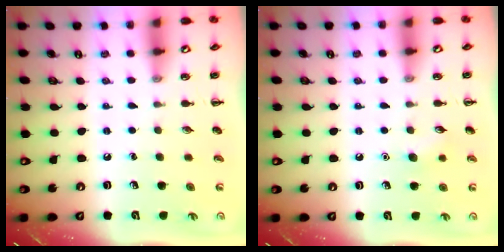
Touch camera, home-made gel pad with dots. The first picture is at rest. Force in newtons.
{"total": 5.6, "press": 5.4, "slide": 1.5}